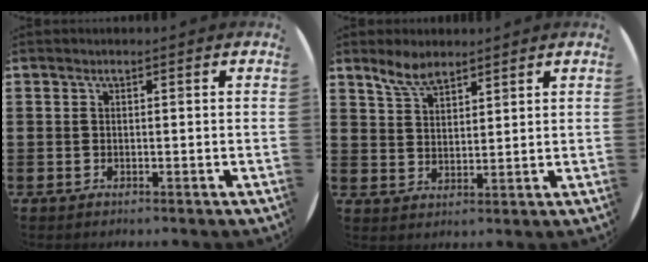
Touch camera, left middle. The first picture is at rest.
{"total": 4.5, "force": [3.8, 1.6, 1.7], "torque": [-0.042, -0.003, 0.070]}